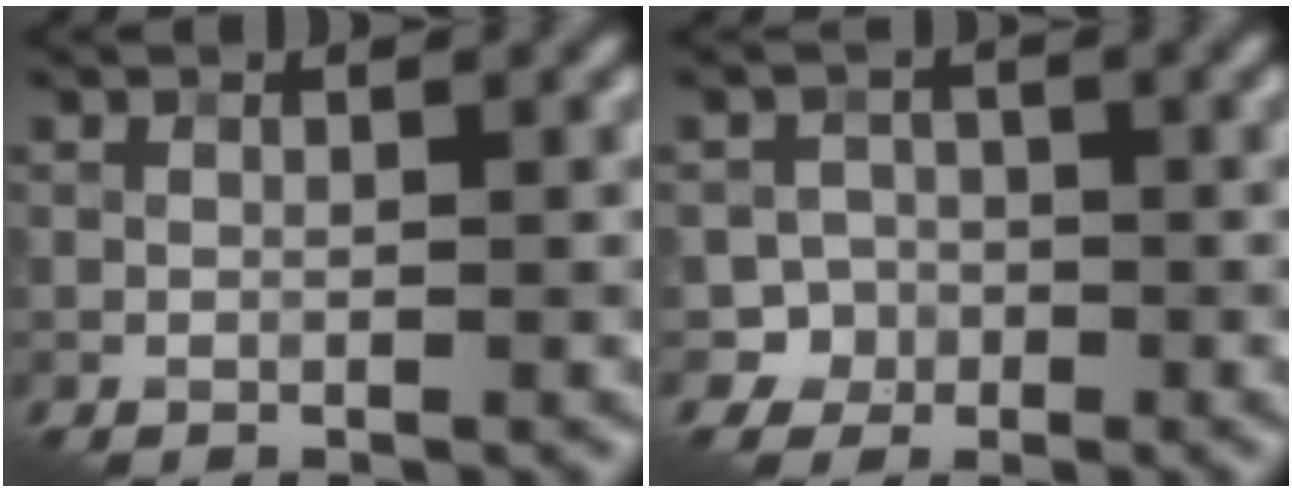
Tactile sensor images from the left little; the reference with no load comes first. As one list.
[{"total": 2.6, "force": [-1.3, 2.3, -0.1], "torque": [0.032, 0.006, -0.025]}]